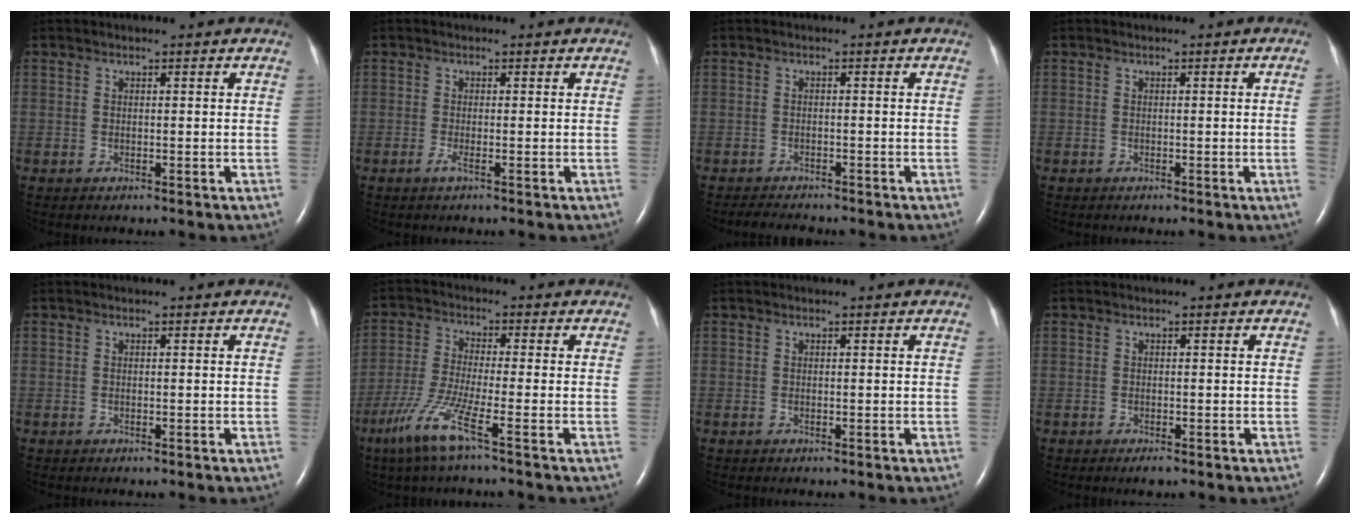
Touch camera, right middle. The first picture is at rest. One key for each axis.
{"total": 0.9, "fx": -0.5, "fy": -0.2, "fz": 0.8, "tx": -0.016, "ty": -0.002, "tz": -0.010}
{"total": 3.0, "fx": -2.8, "fy": 0.5, "fz": 1.0, "tx": -0.021, "ty": -0.012, "tz": -0.042}
{"total": 1.6, "fx": -0.2, "fy": -0.7, "fz": 1.4, "tx": -0.016, "ty": 0.000, "tz": -0.002}
{"total": 0.0}
{"total": 7.5, "fx": -4.3, "fy": -0.6, "fz": 6.2, "tx": -0.133, "ty": -0.022, "tz": -0.091}
{"total": 0.0}
{"total": 1.0, "fx": -0.7, "fy": 0.2, "fz": 0.7, "tx": -0.012, "ty": -0.003, "tz": -0.008}